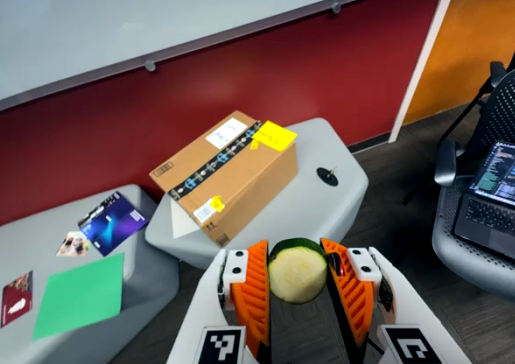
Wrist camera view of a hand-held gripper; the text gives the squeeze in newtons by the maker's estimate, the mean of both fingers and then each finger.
{"total": 11.5, "left": 12.1, "right": 11.0}